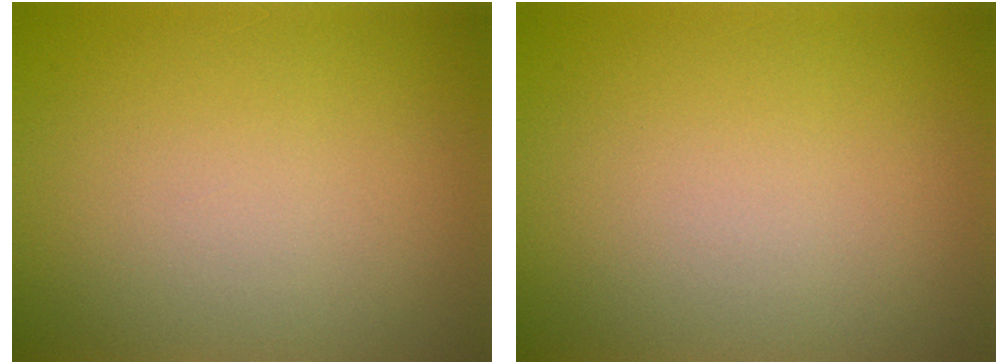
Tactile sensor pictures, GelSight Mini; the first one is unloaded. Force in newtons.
{"total": 0.0}